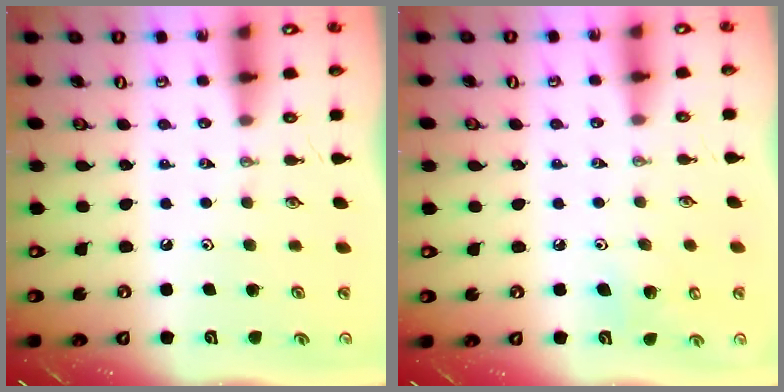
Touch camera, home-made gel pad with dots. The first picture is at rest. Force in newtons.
{"total": 7.5, "press": 7.4, "slide": 1.0}